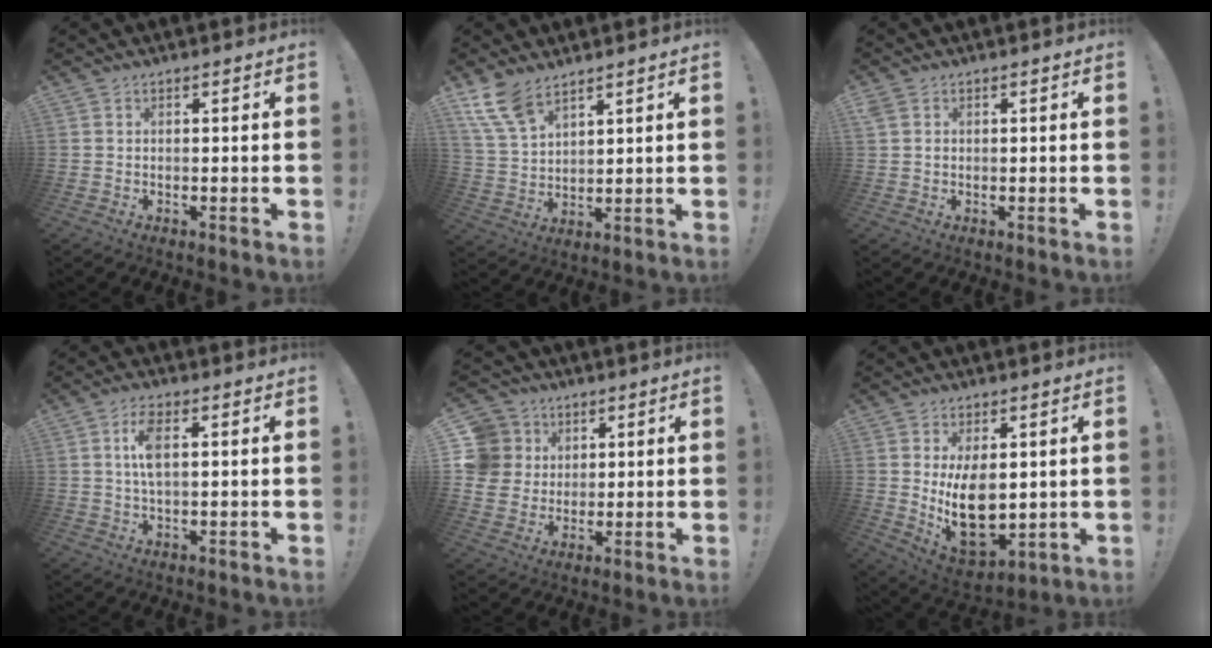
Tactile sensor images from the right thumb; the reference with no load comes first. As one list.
[{"total": 10.1, "force": [7.5, 4.5, 5.0], "torque": [-0.107, -0.032, 0.149]}, {"total": 1.3, "force": [0.4, 1.1, 0.5], "torque": [-0.010, 0.003, 0.007]}, {"total": 6.4, "force": [1.2, 2.7, 5.7], "torque": [-0.105, 0.001, 0.017]}, {"total": 12.1, "force": [3.2, 10.9, 4.1], "torque": [-0.075, -0.005, 0.069]}, {"total": 14.7, "force": [1.1, 8.9, 11.6], "torque": [-0.207, -0.031, 0.030]}]